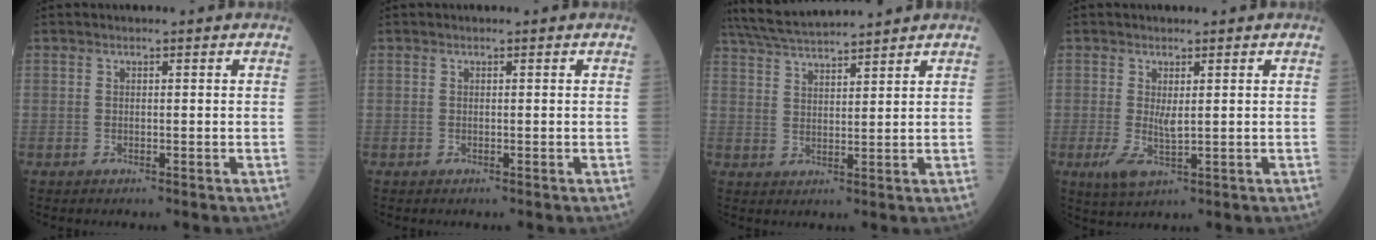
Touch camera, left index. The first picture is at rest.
{"total": 0.0}
{"total": 9.1, "force": [8.5, -0.3, 3.2], "torque": [-0.067, 0.029, 0.151]}
{"total": 3.7, "force": [-0.2, 1.0, 3.5], "torque": [-0.078, -0.009, 0.004]}